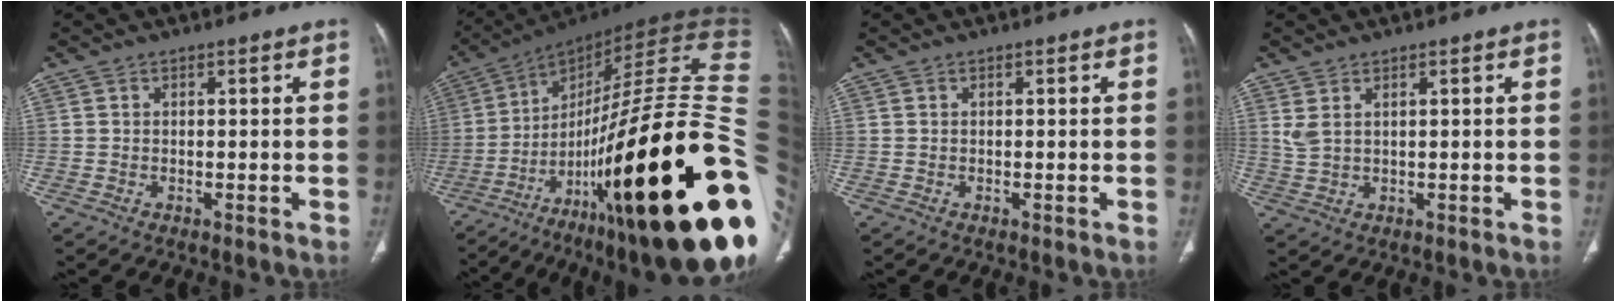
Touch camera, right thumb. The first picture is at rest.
{"total": 49.6, "force": [-12.2, 13.0, 46.3], "torque": [-0.606, 0.071, -0.188]}
{"total": 0.0}
{"total": 2.9, "force": [1.4, 1.3, 2.2], "torque": [-0.052, 0.001, 0.040]}